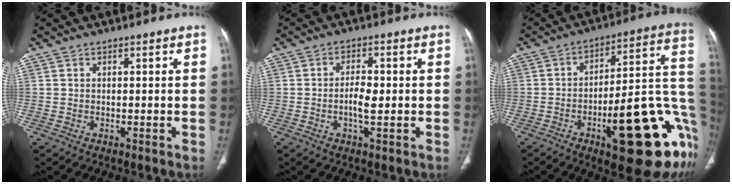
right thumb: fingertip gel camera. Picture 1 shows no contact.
{"total": 4.3, "force": [-0.6, 1.7, 3.9], "torque": [-0.070, 0.003, -0.013]}
{"total": 28.0, "force": [-9.0, 8.4, 25.2], "torque": [-0.260, 0.033, -0.115]}